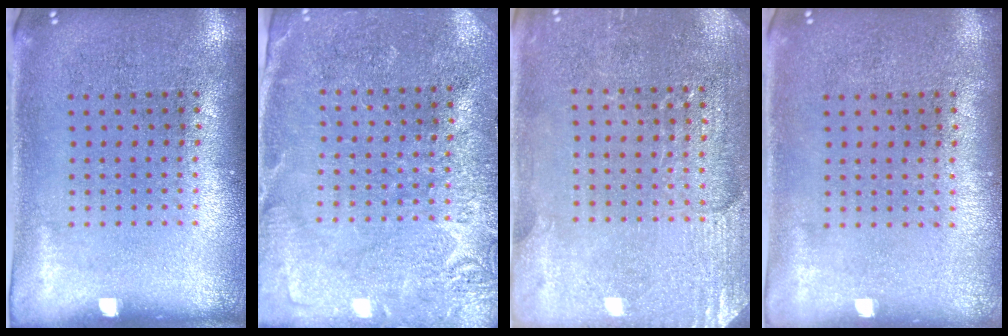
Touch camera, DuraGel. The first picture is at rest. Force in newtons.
{"total": 2.8, "press": 2.8, "slide": 0.1}
{"total": 2.9, "press": 2.8, "slide": 0.6}
{"total": 0.0}